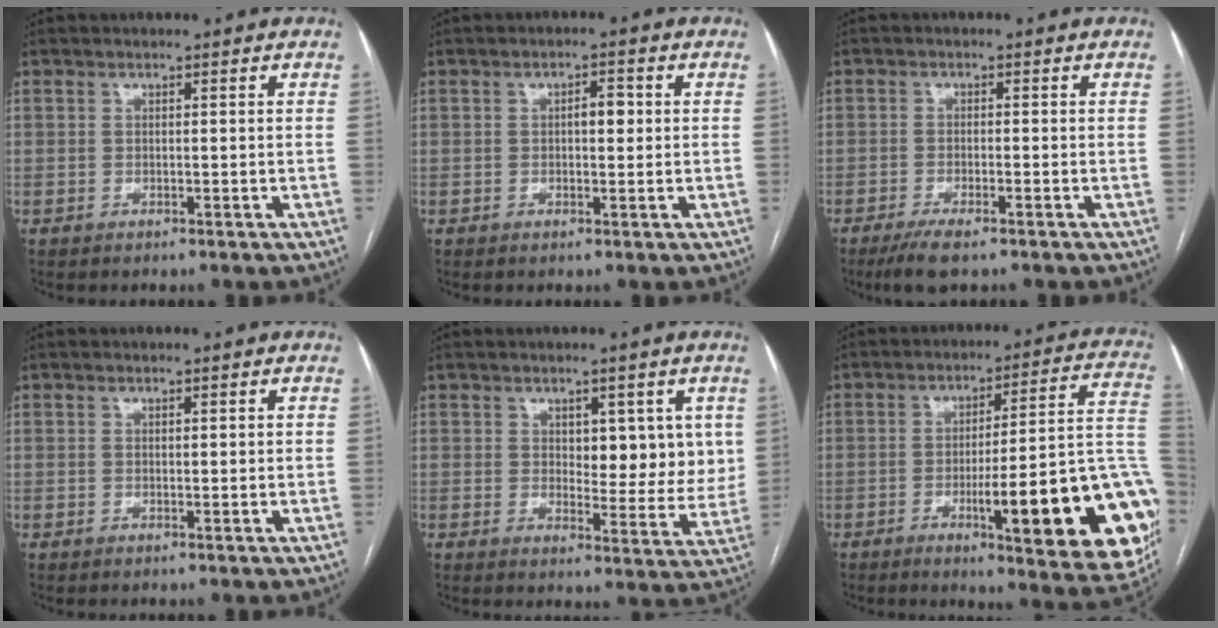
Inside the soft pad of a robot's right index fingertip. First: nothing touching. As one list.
[{"total": 2.7, "force": [0.3, 1.2, 2.4], "torque": [-0.035, 0.009, 0.003]}, {"total": 5.0, "force": [-3.5, 0.8, 3.5], "torque": [-0.065, -0.011, -0.058]}, {"total": 0.6, "force": [0.2, 0.1, 0.6], "torque": [-0.011, 0.001, 0.003]}, {"total": 8.0, "force": [2.6, 4.1, 6.4], "torque": [-0.069, 0.000, 0.039]}, {"total": 24.0, "force": [-7.2, 3.3, 22.6], "torque": [-0.204, 0.012, -0.086]}]